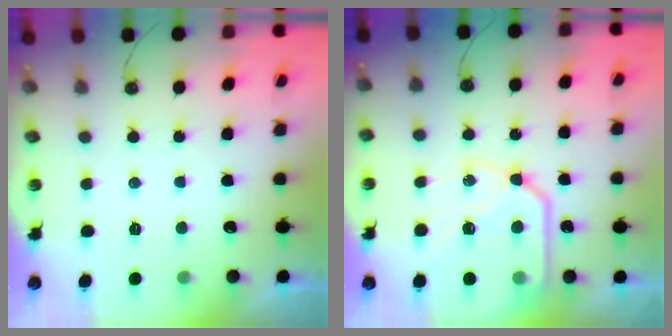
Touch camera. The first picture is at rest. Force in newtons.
{"total": 17.5, "press": 17.5, "slide": 1.5}